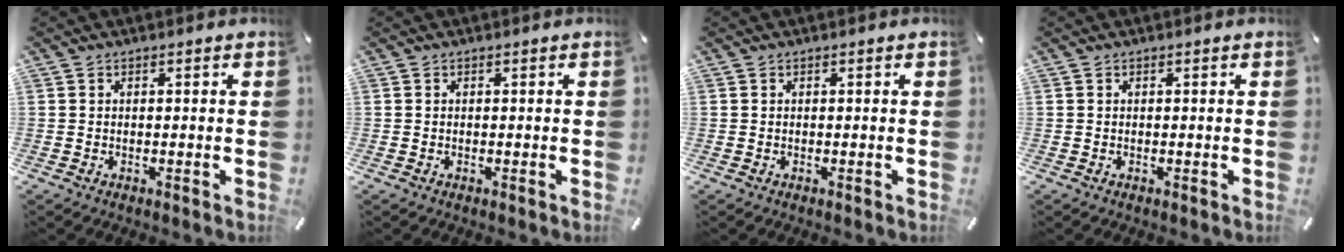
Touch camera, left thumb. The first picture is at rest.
{"total": 0.0}
{"total": 0.0}
{"total": 0.0}